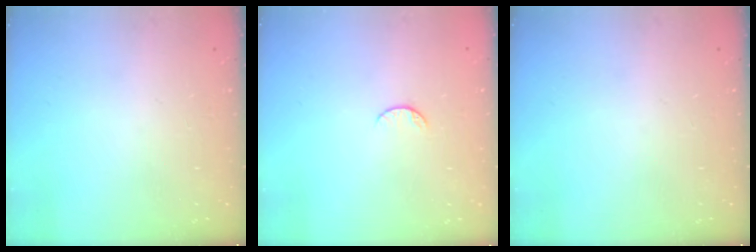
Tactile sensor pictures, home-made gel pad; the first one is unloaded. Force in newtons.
{"total": 4.7, "press": 4.7, "slide": 0.4}
{"total": 0.0}